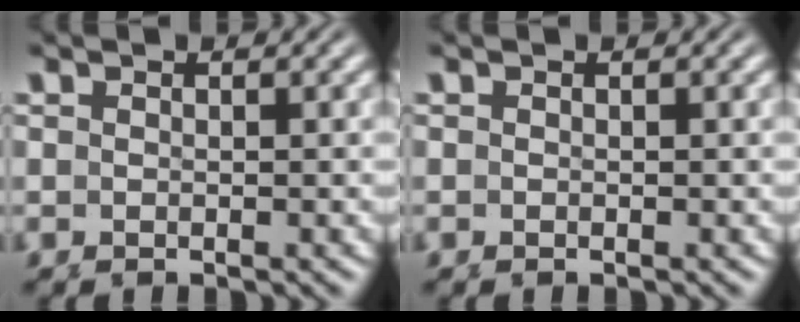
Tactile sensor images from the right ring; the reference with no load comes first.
{"total": 0.0}